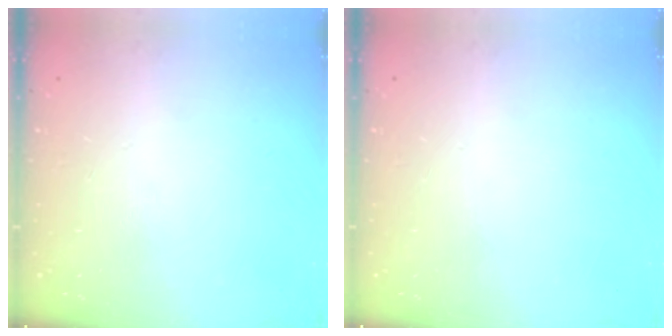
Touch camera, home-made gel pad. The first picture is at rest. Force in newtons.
{"total": 0.0}